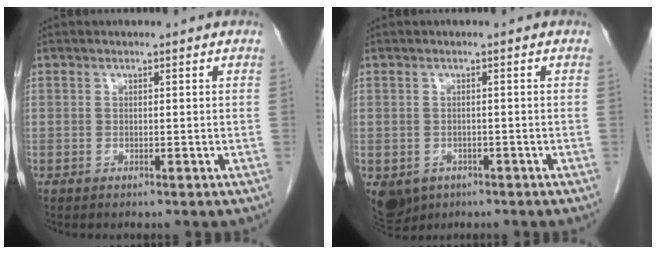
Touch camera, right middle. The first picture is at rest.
{"total": 7.3, "force": [-3.7, 5.7, 2.6], "torque": [-0.062, -0.007, -0.048]}